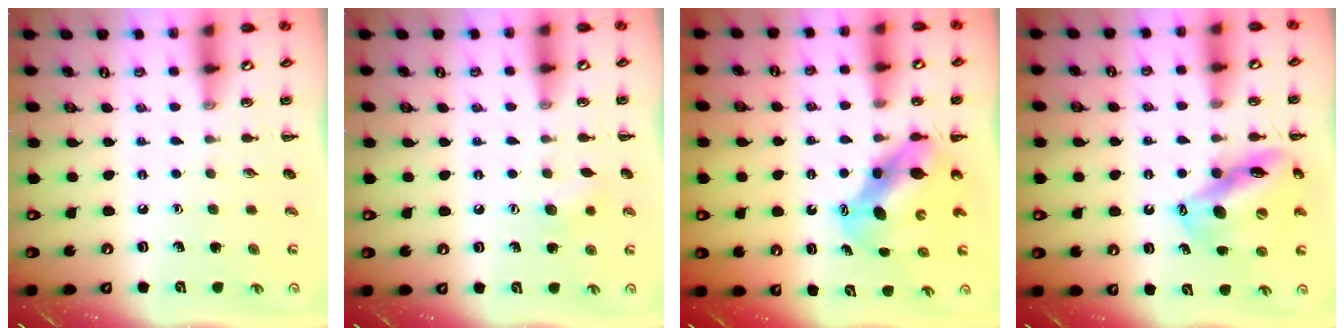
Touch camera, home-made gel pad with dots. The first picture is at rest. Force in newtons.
{"total": 6.2, "press": 6.1, "slide": 1.1}
{"total": 6.4, "press": 6.2, "slide": 1.6}
{"total": 13.6, "press": 13.1, "slide": 3.6}